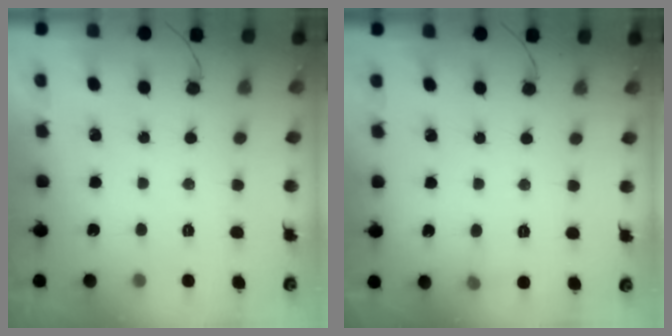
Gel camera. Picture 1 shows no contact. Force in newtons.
{"total": 4.1, "press": 3.9, "slide": 1.2}